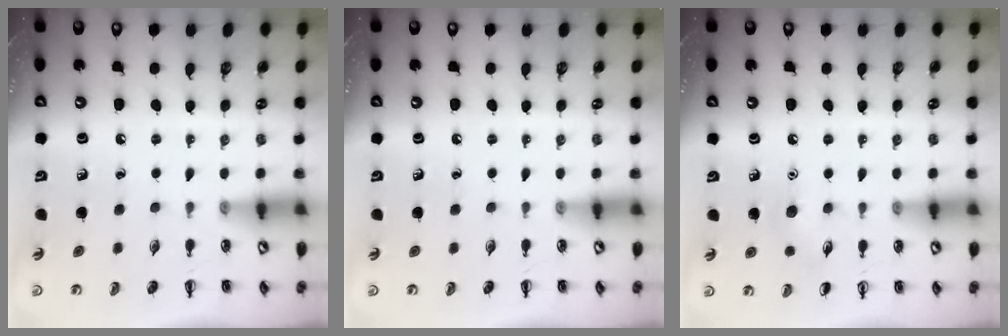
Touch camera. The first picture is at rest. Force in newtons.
{"total": 0.0}
{"total": 5.2, "press": 5.0, "slide": 1.6}